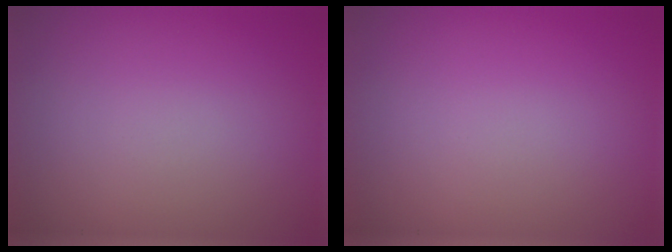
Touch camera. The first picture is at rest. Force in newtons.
{"total": 0.0}